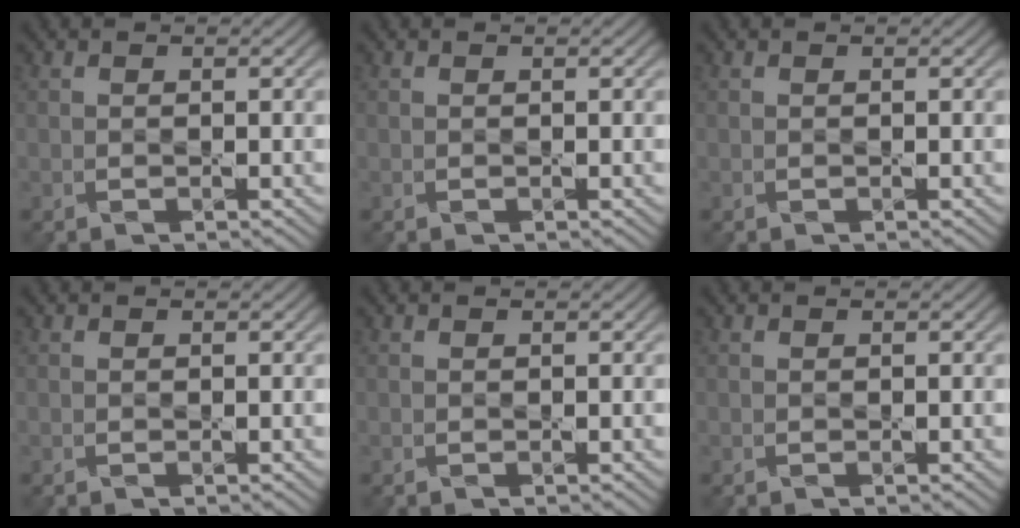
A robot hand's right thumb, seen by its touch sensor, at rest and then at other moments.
{"total": 0.0}
{"total": 0.0}
{"total": 0.0}
{"total": 0.0}
{"total": 0.0}